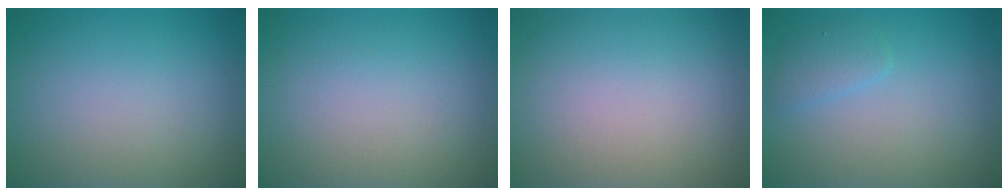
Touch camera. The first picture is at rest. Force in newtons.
{"total": 0.0}
{"total": 0.0}
{"total": 1.4, "press": 1.4, "slide": 0.1}